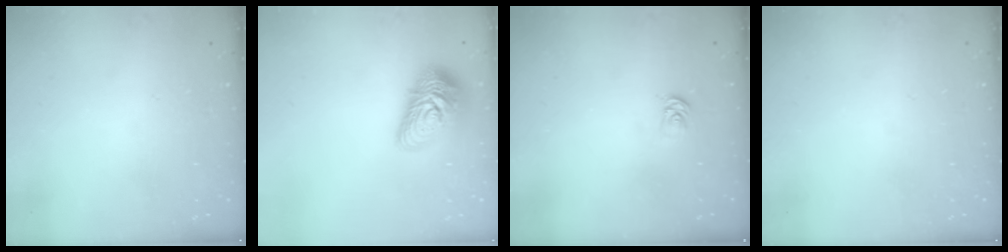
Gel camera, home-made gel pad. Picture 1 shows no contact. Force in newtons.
{"total": 14.8, "press": 14.8, "slide": 0.8}
{"total": 2.1, "press": 2.1, "slide": 0.2}
{"total": 0.0}